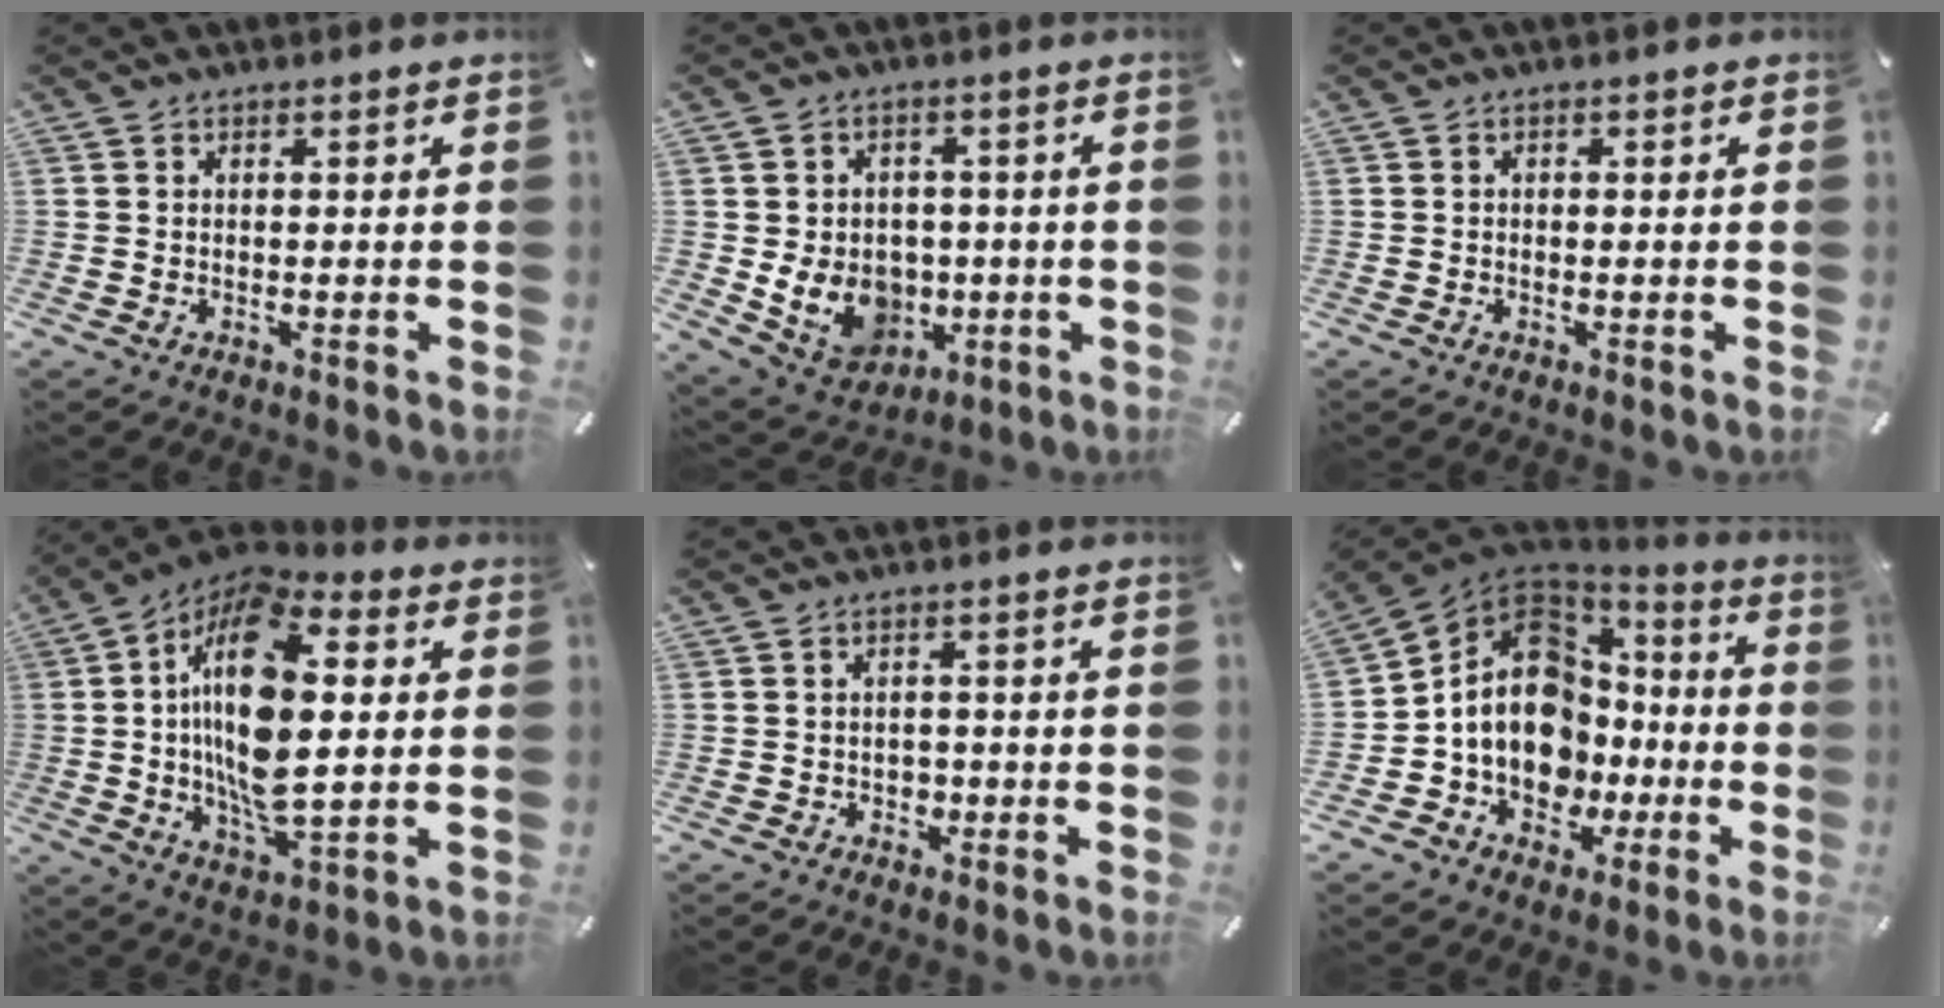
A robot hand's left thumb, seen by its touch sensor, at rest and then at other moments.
{"total": 11.0, "force": [-1.8, 9.6, 5.0], "torque": [-0.119, 0.002, -0.023]}
{"total": 0.5, "force": [-0.2, 0.4, 0.3], "torque": [-0.005, 0.001, -0.005]}
{"total": 21.0, "force": [2.8, 10.6, 17.9], "torque": [-0.361, -0.005, 0.040]}
{"total": 2.0, "force": [-0.5, 1.7, 0.8], "torque": [-0.017, 0.004, -0.011]}
{"total": 16.2, "force": [-0.3, 13.5, 9.0], "torque": [-0.181, -0.003, -0.003]}